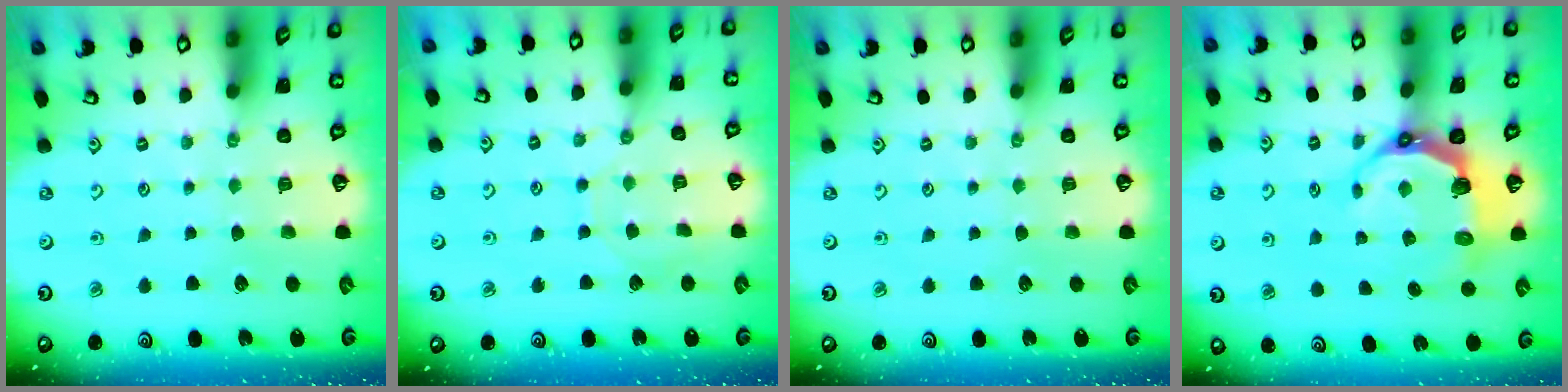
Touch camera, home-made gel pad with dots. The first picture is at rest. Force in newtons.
{"total": 6.9, "press": 6.9, "slide": 0.7}
{"total": 0.0}
{"total": 7.9, "press": 6.3, "slide": 4.8}